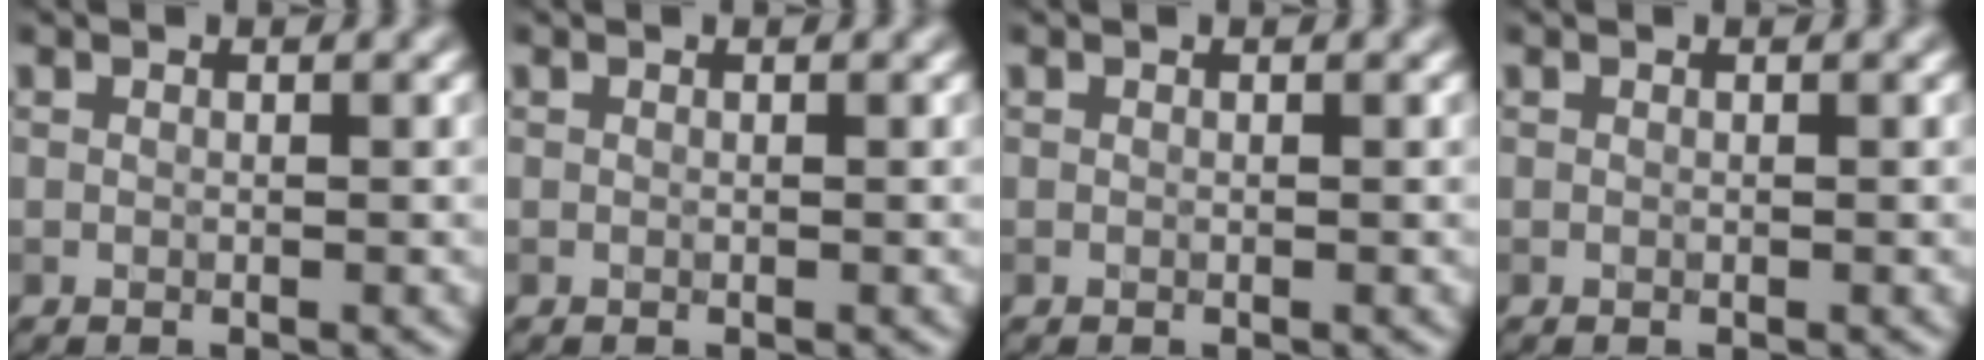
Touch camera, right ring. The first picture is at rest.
{"total": 0.0}
{"total": 0.0}
{"total": 0.0}